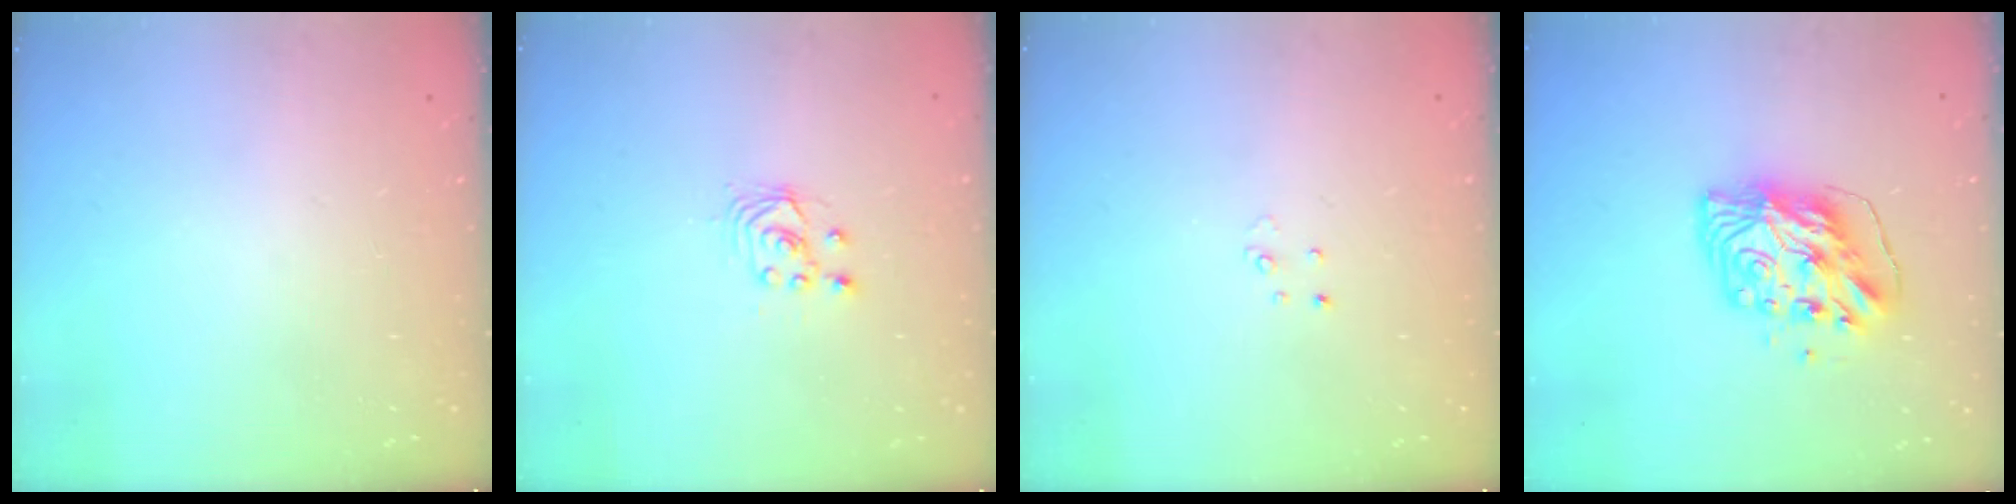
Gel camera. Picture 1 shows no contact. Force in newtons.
{"total": 2.7, "press": 2.7, "slide": 0.2}
{"total": 2.6, "press": 2.6, "slide": 0.3}
{"total": 10.0, "press": 9.9, "slide": 1.3}